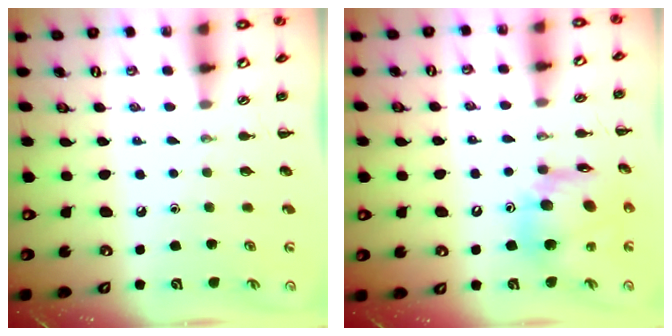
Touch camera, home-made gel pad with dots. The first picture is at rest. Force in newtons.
{"total": 14.3, "press": 13.9, "slide": 3.4}